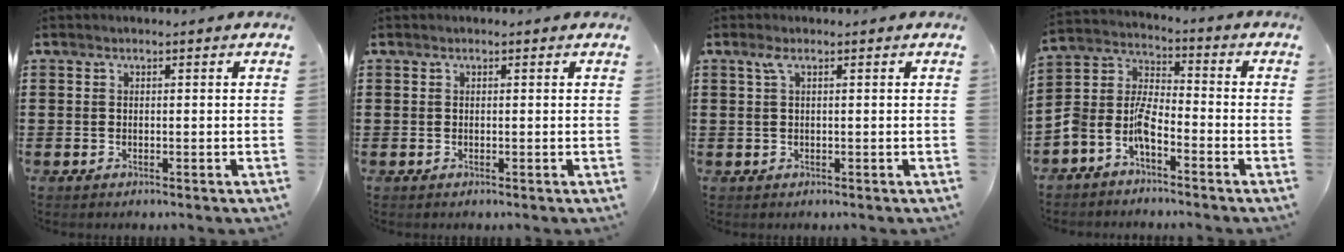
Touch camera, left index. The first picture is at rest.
{"total": 0.0}
{"total": 1.7, "force": [0.4, 0.4, 1.6], "torque": [-0.032, 0.003, 0.007]}
{"total": 6.3, "force": [-4.7, 2.5, 3.5], "torque": [-0.099, -0.012, -0.100]}